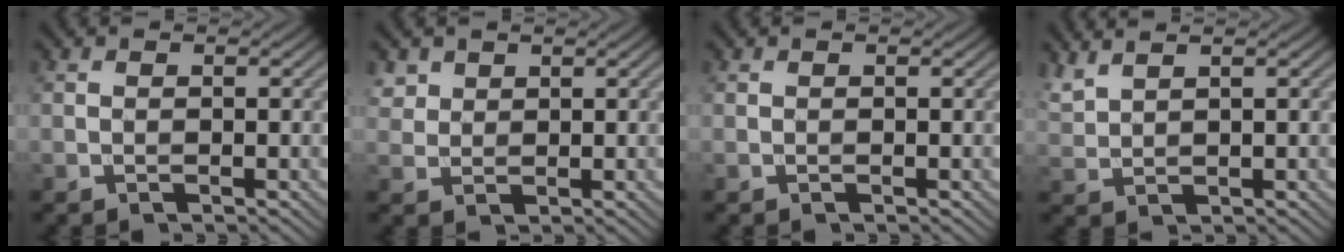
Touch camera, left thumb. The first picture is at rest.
{"total": 2.4, "force": [1.5, 1.7, 0.6], "torque": [-0.020, 0.001, 0.034]}
{"total": 0.0}
{"total": 2.8, "force": [2.4, 0.5, 1.3], "torque": [-0.035, 0.010, 0.056]}